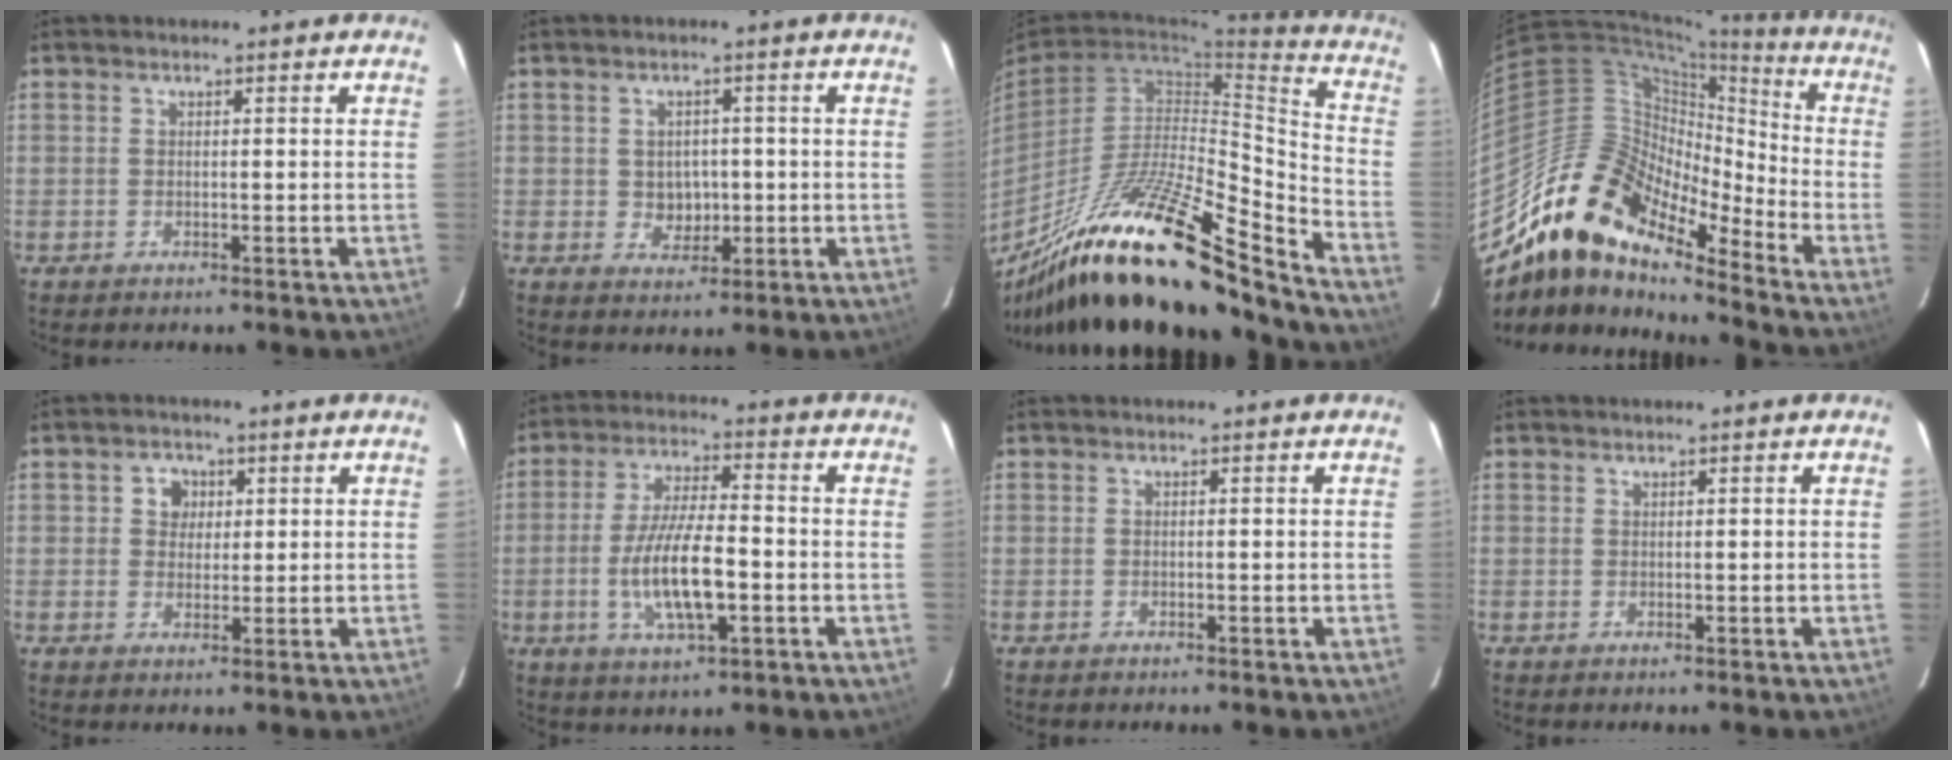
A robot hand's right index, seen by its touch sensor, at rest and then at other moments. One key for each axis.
{"total": 4.2, "fx": -0.2, "fy": 3.8, "fz": 1.8, "tx": -0.031, "ty": 0.004, "tz": 0.006}
{"total": 30.3, "fx": -22.8, "fy": 4.9, "fz": 19.3, "tx": -0.308, "ty": -0.041, "tz": -0.376}
{"total": 17.7, "fx": -13.9, "fy": 6.2, "fz": 9.0, "tx": -0.151, "ty": -0.004, "tz": -0.275}
{"total": 3.7, "fx": 1.0, "fy": 3.4, "fz": 1.1, "tx": -0.009, "ty": 0.011, "tz": 0.019}
{"total": 12.0, "fx": -2.8, "fy": 3.6, "fz": 11.1, "tx": -0.219, "ty": -0.007, "tz": -0.047}
{"total": 0.0}
{"total": 0.0}